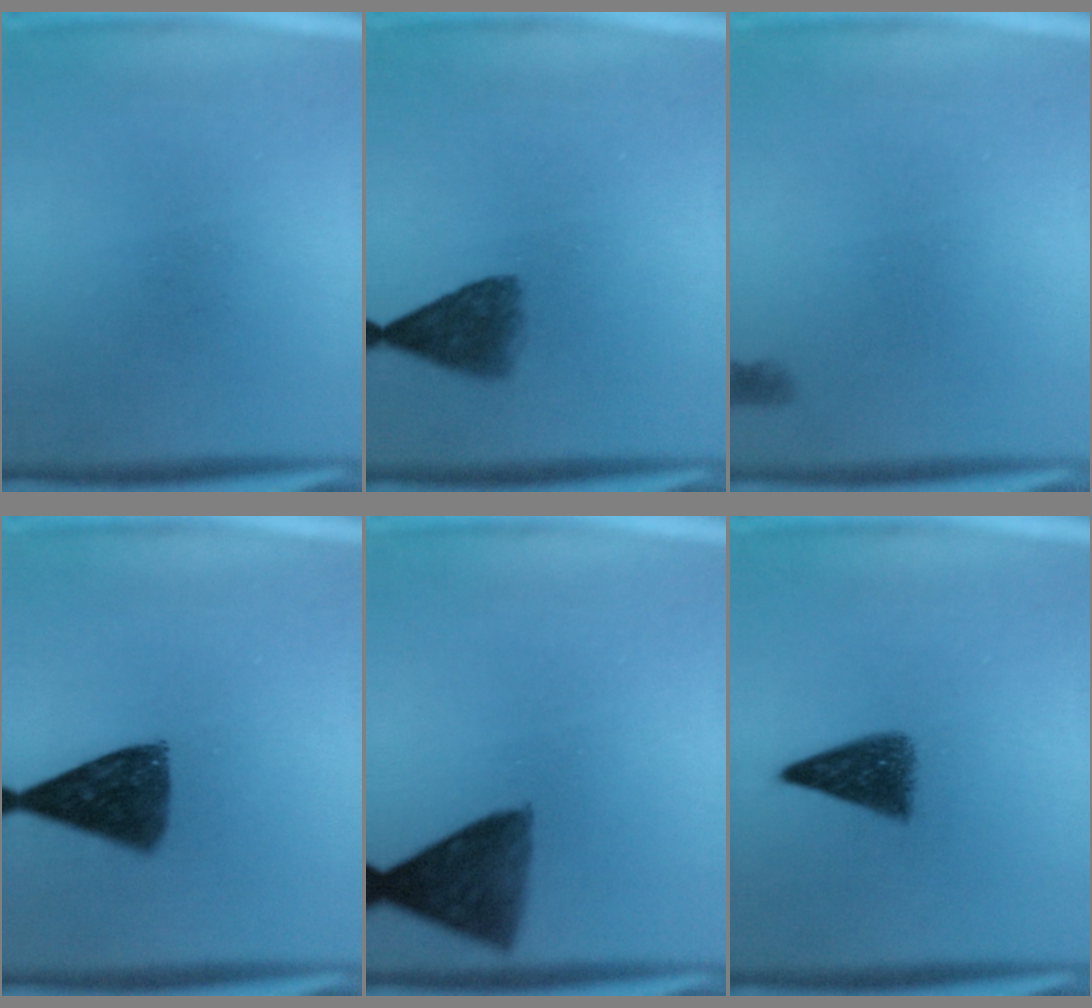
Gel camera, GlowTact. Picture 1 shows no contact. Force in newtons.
{"total": 4.7}
{"total": 0.7}
{"total": 9.4}
{"total": 8.6}
{"total": 6.2}